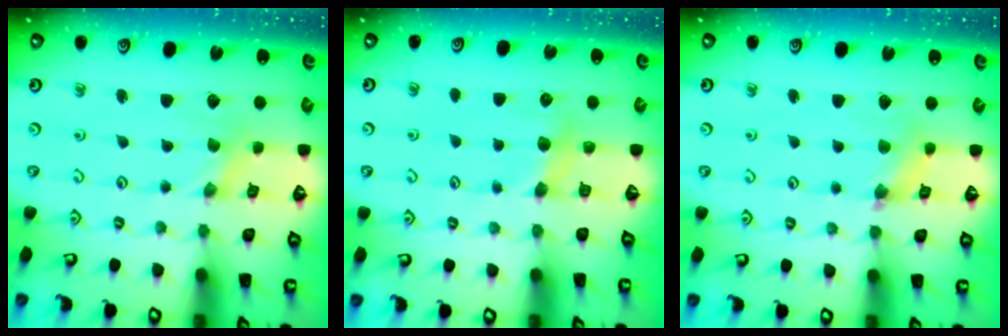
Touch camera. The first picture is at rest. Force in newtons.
{"total": 4.6, "press": 4.6, "slide": 0.5}
{"total": 3.7, "press": 3.7, "slide": 0.4}